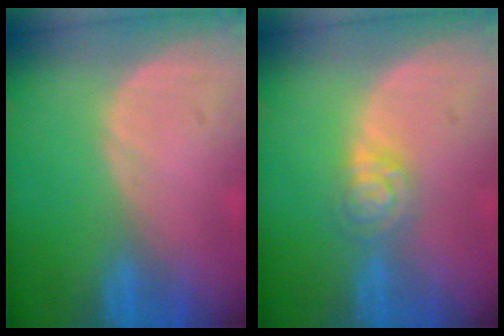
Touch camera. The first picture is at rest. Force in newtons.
{"total": 4.7, "press": 3.9, "slide": 2.6}